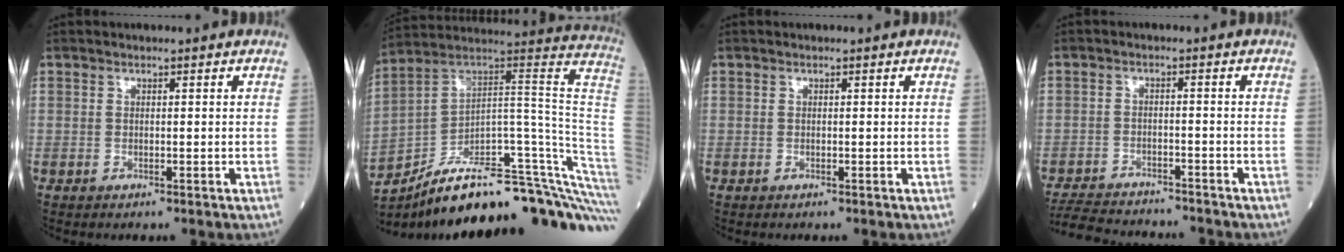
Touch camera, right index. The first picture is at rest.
{"total": 31.4, "force": [-24.0, 4.8, 19.8], "torque": [-0.172, 0.024, -0.337]}
{"total": 0.0}
{"total": 11.2, "force": [-10.5, 2.3, 3.1], "torque": [-0.057, 0.001, -0.157]}